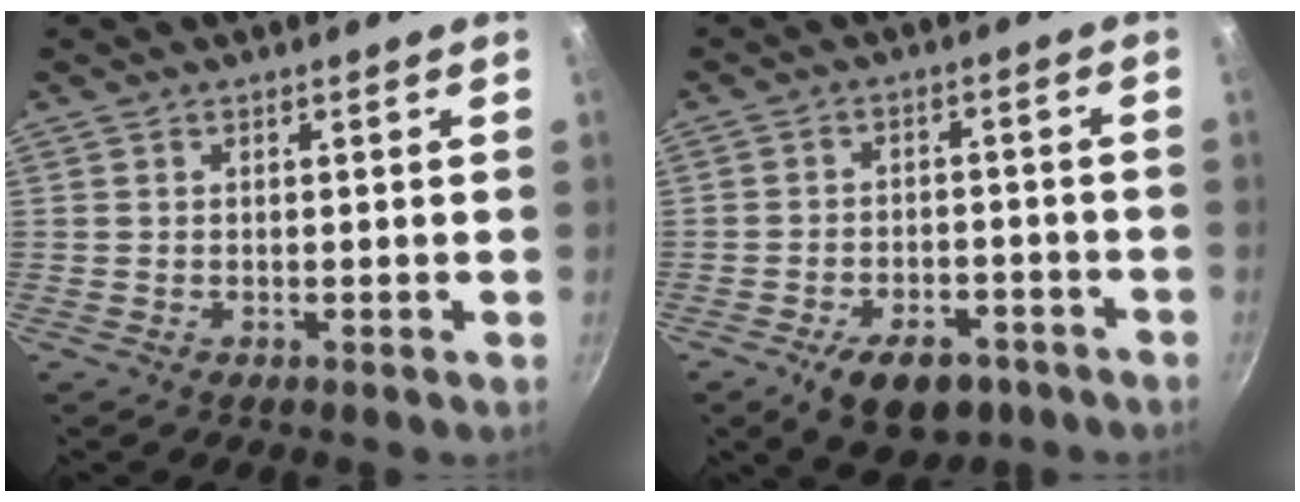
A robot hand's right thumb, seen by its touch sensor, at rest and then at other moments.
{"total": 10.8, "force": [-6.2, 6.2, 6.3], "torque": [-0.071, 0.029, -0.085]}